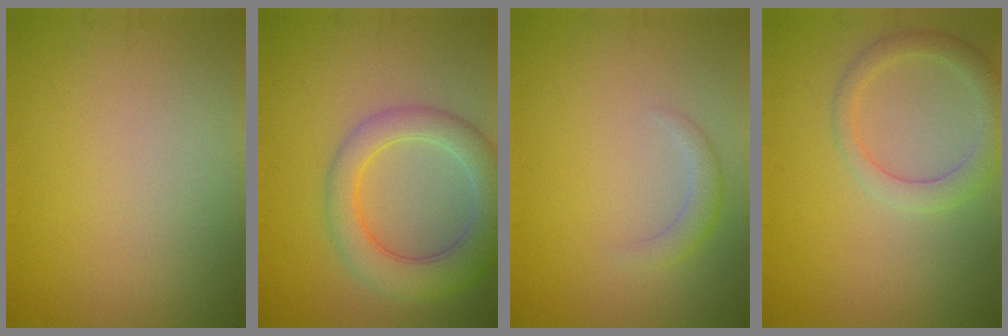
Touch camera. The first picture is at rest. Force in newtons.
{"total": 6.0, "press": 6.0, "slide": 0.3}
{"total": 1.6, "press": 1.6, "slide": 0.1}
{"total": 3.0, "press": 2.9, "slide": 0.3}